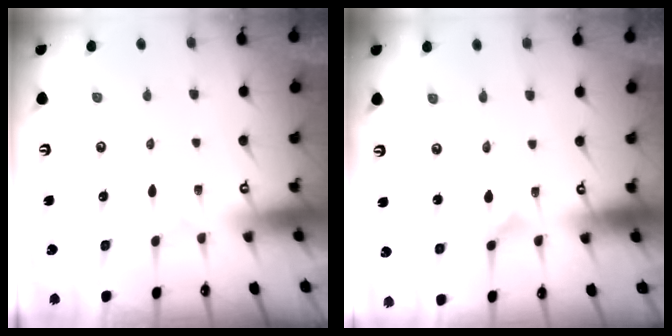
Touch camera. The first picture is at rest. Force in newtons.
{"total": 2.1, "press": 2.1, "slide": 0.1}